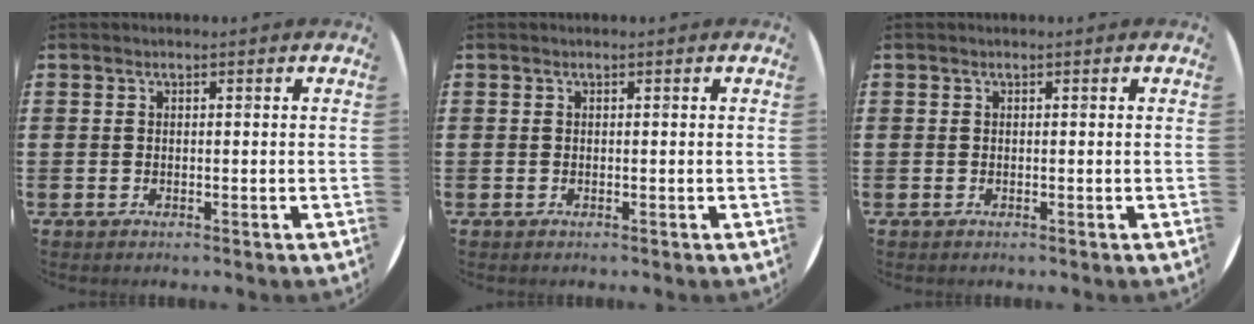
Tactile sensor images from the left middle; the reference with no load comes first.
{"total": 0.0}
{"total": 0.0}